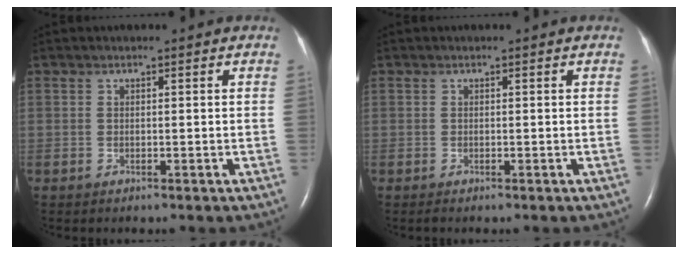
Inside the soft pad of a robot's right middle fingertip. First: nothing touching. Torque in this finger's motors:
{"motor_torque": [0.16, -0.11, -0.08, -0.01]}